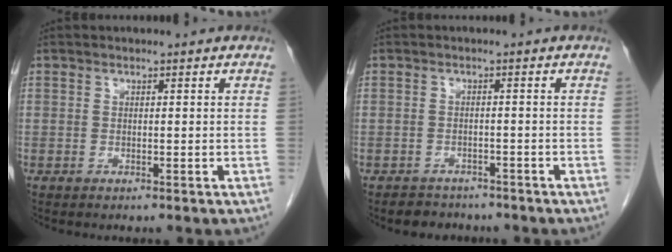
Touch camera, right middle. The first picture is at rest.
{"total": 3.8, "force": [-3.2, 2.0, 0.2], "torque": [-0.008, 0.005, -0.044]}